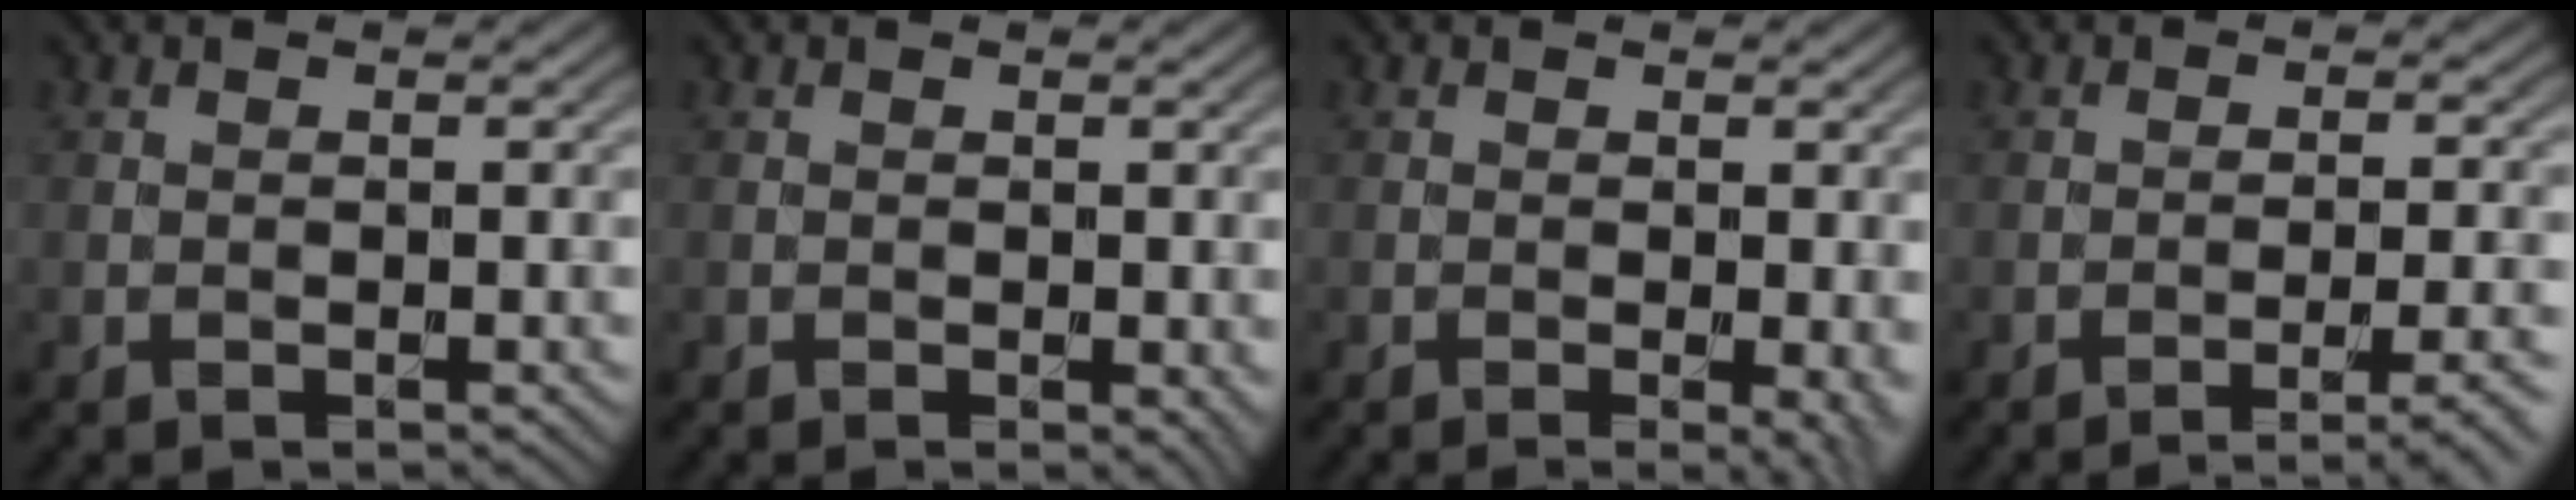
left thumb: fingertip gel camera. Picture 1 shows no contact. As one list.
[{"total": 1.3, "force": [-0.1, 0.7, 1.1], "torque": [-0.012, -0.008, -0.001]}, {"total": 3.1, "force": [-0.5, 0.7, 2.9], "torque": [-0.041, -0.007, -0.008]}, {"total": 4.7, "force": [-2.8, 0.7, 3.7], "torque": [-0.060, 0.009, -0.046]}]